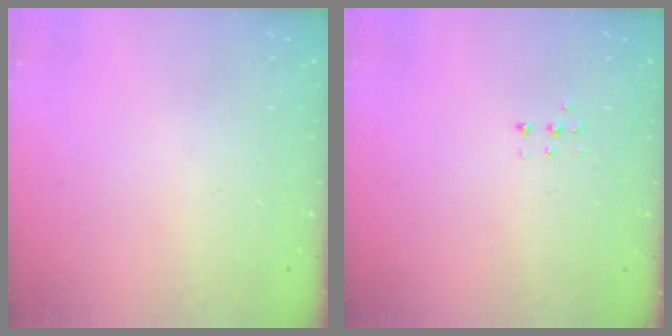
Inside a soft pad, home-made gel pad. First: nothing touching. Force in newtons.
{"total": 3.8, "press": 3.7, "slide": 0.7}